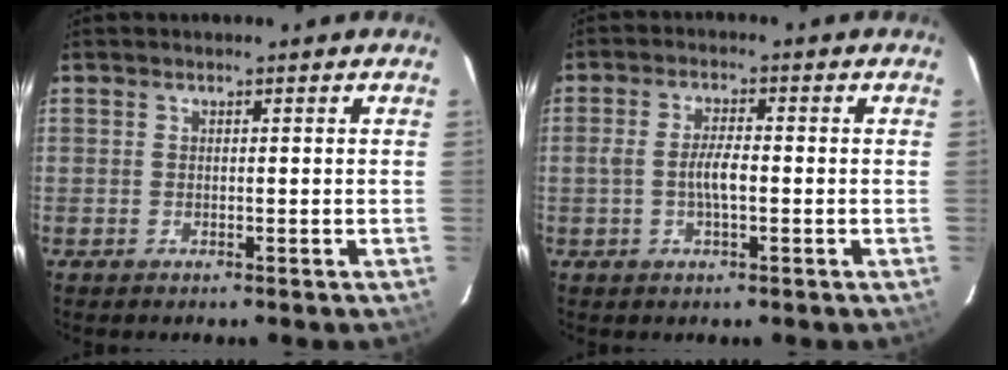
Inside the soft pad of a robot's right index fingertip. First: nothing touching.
{"total": 4.0, "force": [-0.8, 1.0, 3.8], "torque": [-0.074, 0.005, -0.015]}